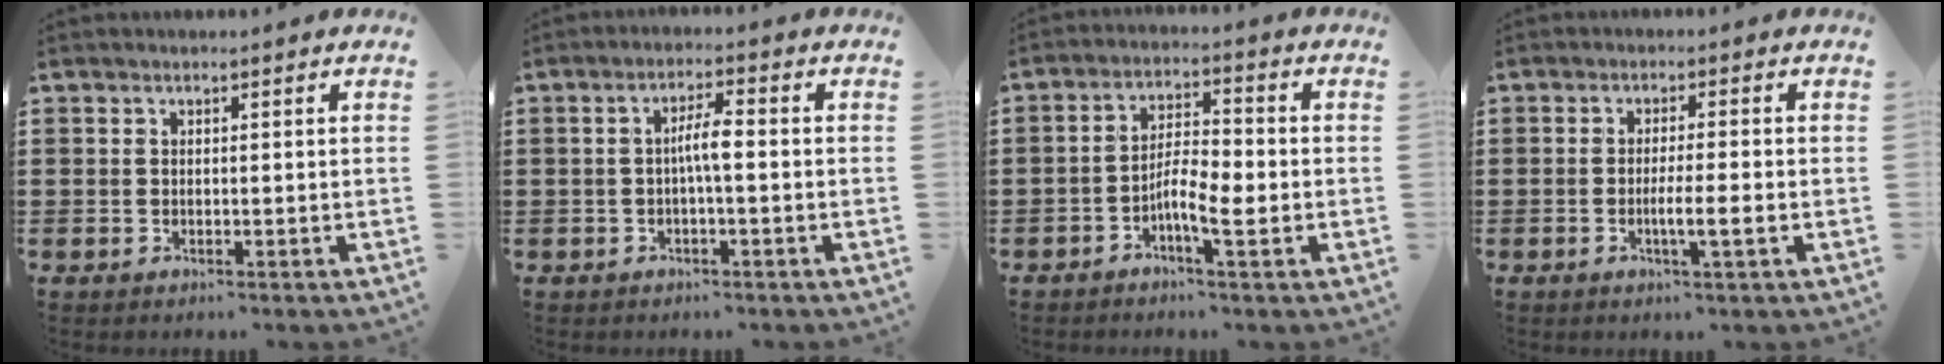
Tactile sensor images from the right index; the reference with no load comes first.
{"total": 3.7, "force": [-0.4, 0.6, 3.7], "torque": [-0.067, 0.006, -0.011]}
{"total": 5.9, "force": [-2.2, 1.3, 5.2], "torque": [-0.106, -0.003, -0.046]}
{"total": 4.0, "force": [-1.2, 0.0, 3.8], "torque": [-0.065, -0.007, -0.023]}